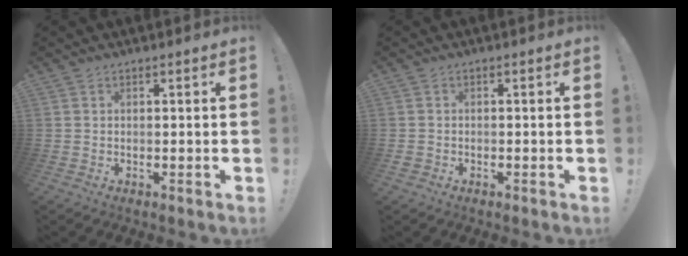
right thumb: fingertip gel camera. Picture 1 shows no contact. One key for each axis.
{"total": 1.2, "fx": -0.7, "fy": 1.0, "fz": 0.3, "tx": -0.006, "ty": 0.004, "tz": -0.013}